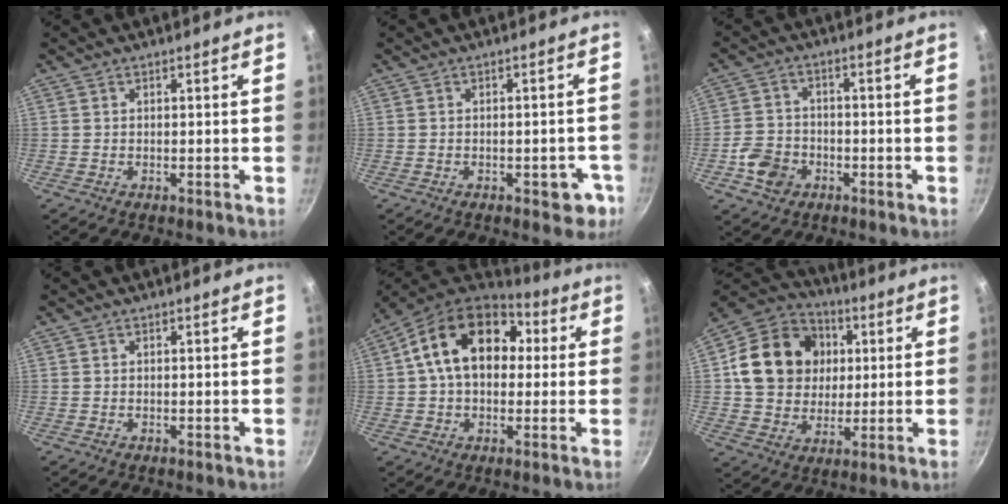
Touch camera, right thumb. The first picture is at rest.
{"total": 4.8, "force": [-2.2, 2.5, 3.5], "torque": [-0.017, 0.017, -0.020]}
{"total": 7.2, "force": [-2.9, 5.8, 3.1], "torque": [-0.047, 0.025, -0.057]}
{"total": 0.0}
{"total": 18.3, "force": [3.5, 12.8, 12.6], "torque": [-0.179, 0.030, 0.041]}
{"total": 18.5, "force": [3.2, 15.7, 9.2], "torque": [-0.142, 0.016, 0.053]}